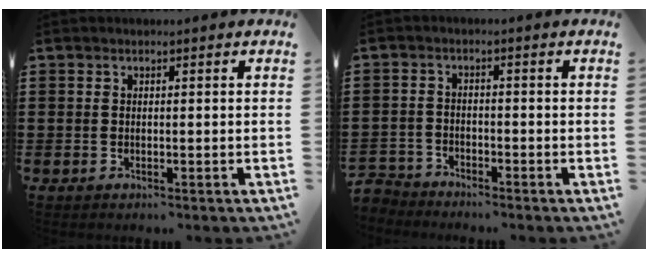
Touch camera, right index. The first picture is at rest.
{"total": 2.8, "force": [-2.7, 0.6, -0.3], "torque": [-0.010, -0.003, -0.063]}